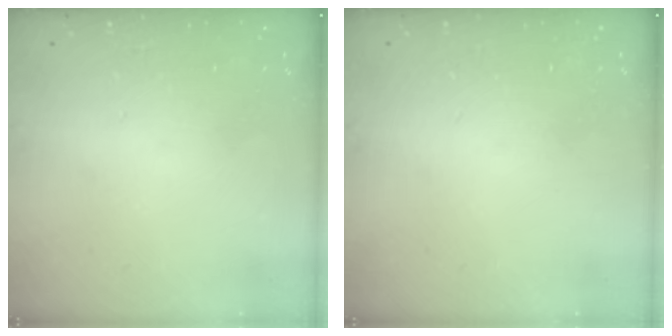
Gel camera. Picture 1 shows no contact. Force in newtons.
{"total": 0.0}